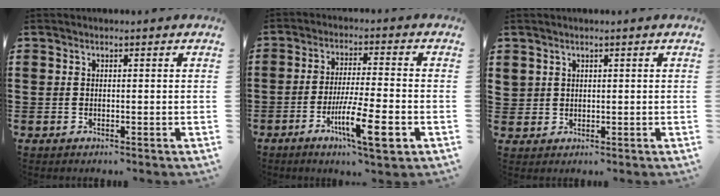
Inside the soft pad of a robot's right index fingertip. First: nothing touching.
{"total": 10.6, "force": [-4.6, 1.7, 9.4], "torque": [-0.176, -0.007, -0.083]}
{"total": 1.5, "force": [1.1, 1.1, 0.1], "torque": [-0.006, 0.005, 0.022]}